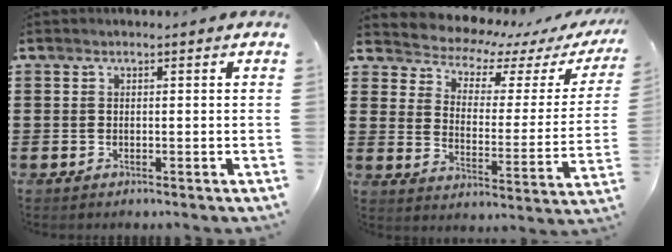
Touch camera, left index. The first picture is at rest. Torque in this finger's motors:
{"motor_torque": [1.70, -0.44, 0.36, 0.02]}